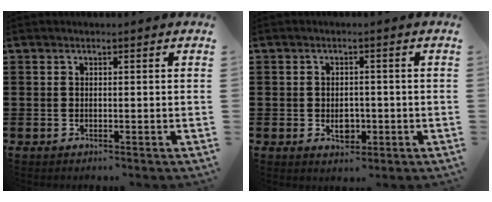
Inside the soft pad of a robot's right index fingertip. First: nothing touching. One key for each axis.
{"total": 3.3, "fx": -0.7, "fy": 2.0, "fz": 2.4, "tx": -0.031, "ty": -0.005, "tz": -0.015}